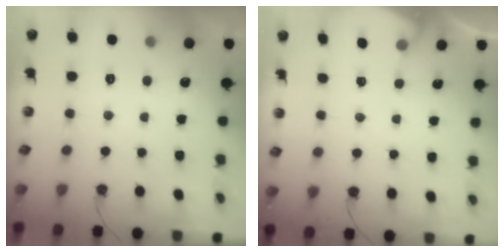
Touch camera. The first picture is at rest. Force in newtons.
{"total": 3.8, "press": 3.7, "slide": 0.6}